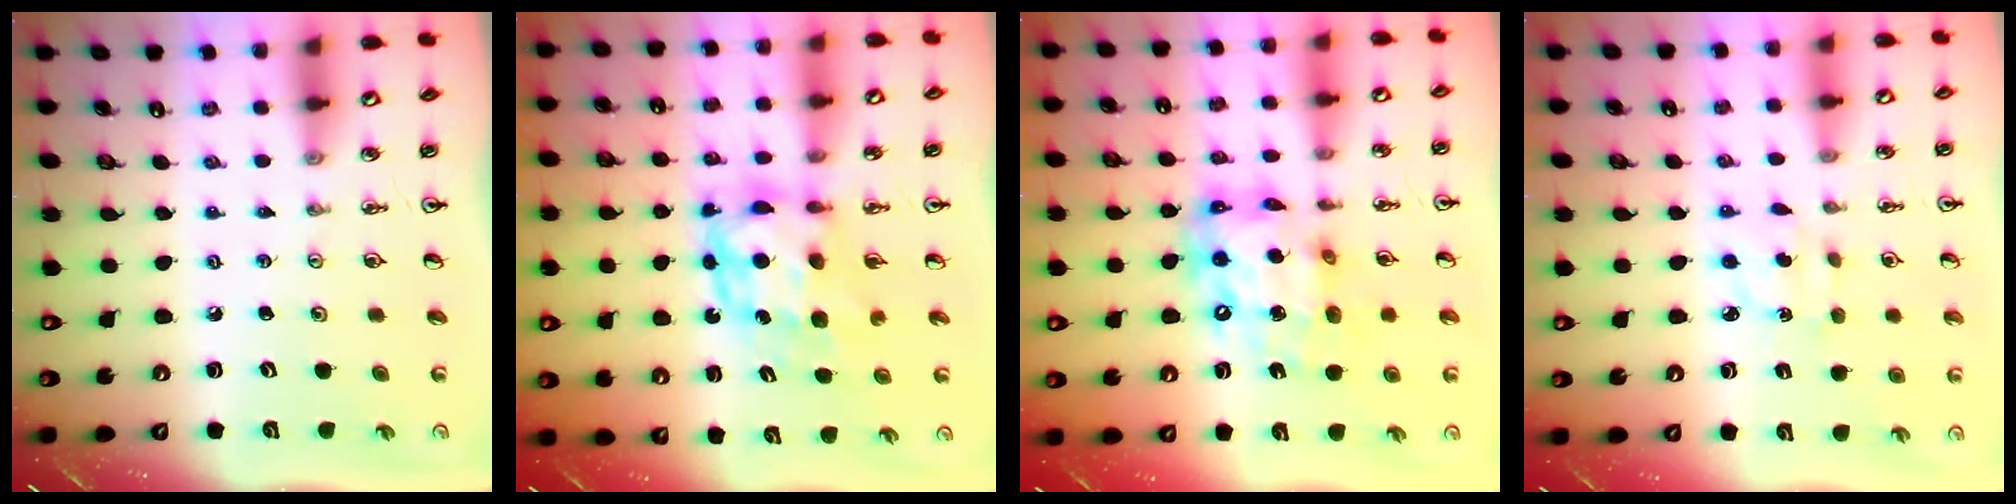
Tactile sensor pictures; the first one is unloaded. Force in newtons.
{"total": 7.8, "press": 7.8, "slide": 0.5}
{"total": 15.4, "press": 15.4, "slide": 1.2}
{"total": 3.2, "press": 3.2, "slide": 0.5}